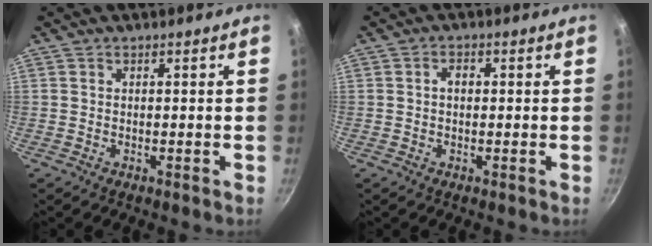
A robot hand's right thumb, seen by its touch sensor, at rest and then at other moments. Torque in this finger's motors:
{"motor_torque": [-0.09, 0.76, 0.59, -0.18, -0.01]}